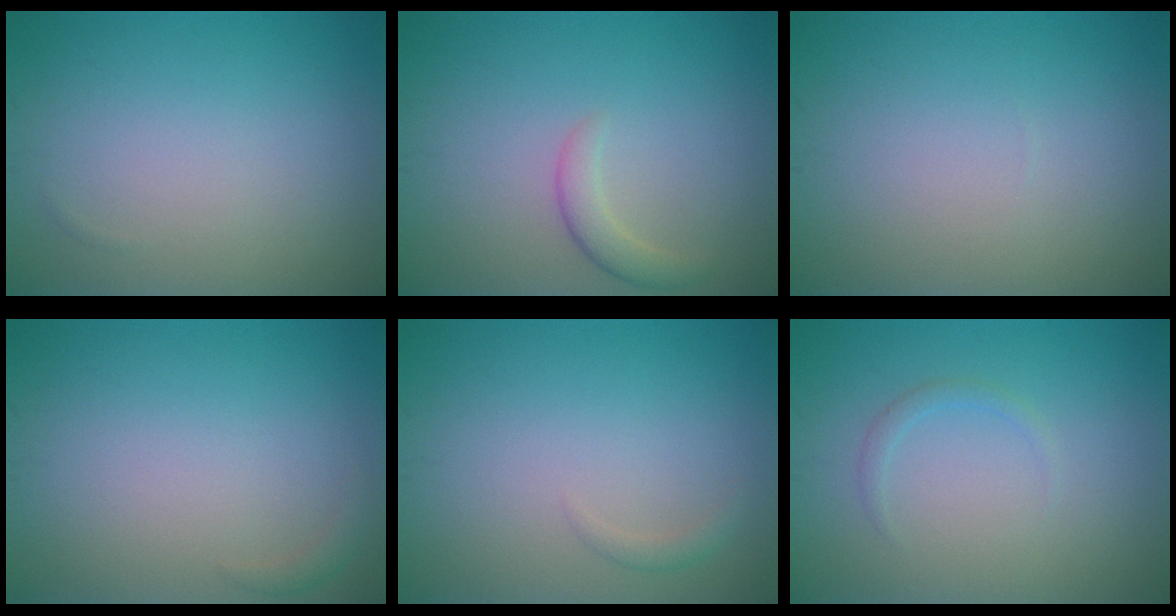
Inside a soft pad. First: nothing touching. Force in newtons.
{"total": 1.9, "press": 1.9, "slide": 0.2}
{"total": 0.0}
{"total": 0.9, "press": 0.9, "slide": 0.1}
{"total": 0.8, "press": 0.8, "slide": 0.1}
{"total": 0.9, "press": 0.9, "slide": 0.1}